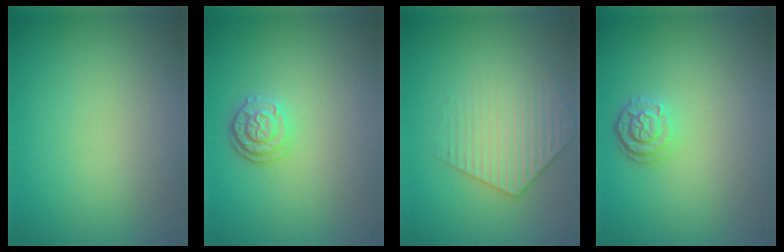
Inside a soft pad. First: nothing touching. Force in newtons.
{"total": 2.4, "press": 2.1, "slide": 1.3}
{"total": 3.1, "press": 3.0, "slide": 1.0}
{"total": 2.2, "press": 1.9, "slide": 1.1}